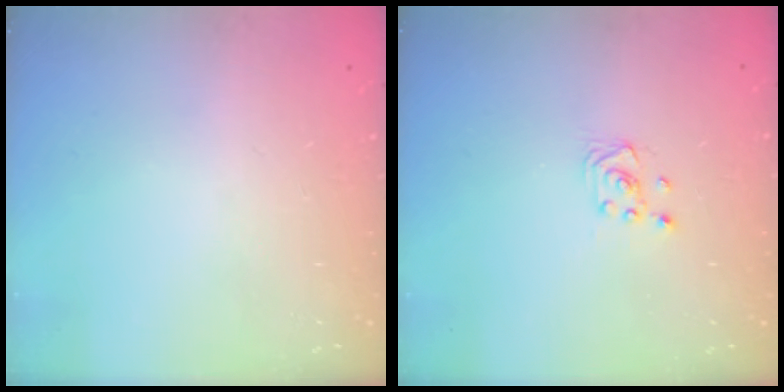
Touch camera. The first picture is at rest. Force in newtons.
{"total": 3.1, "press": 2.8, "slide": 1.3}